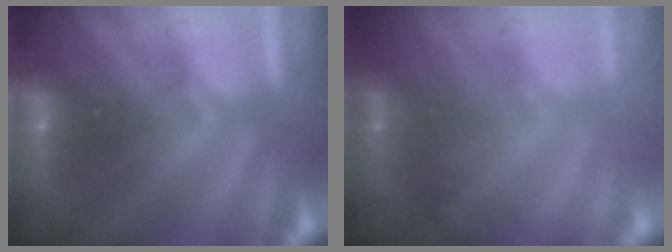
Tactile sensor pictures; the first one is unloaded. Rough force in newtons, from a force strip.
{"total": 2.8}